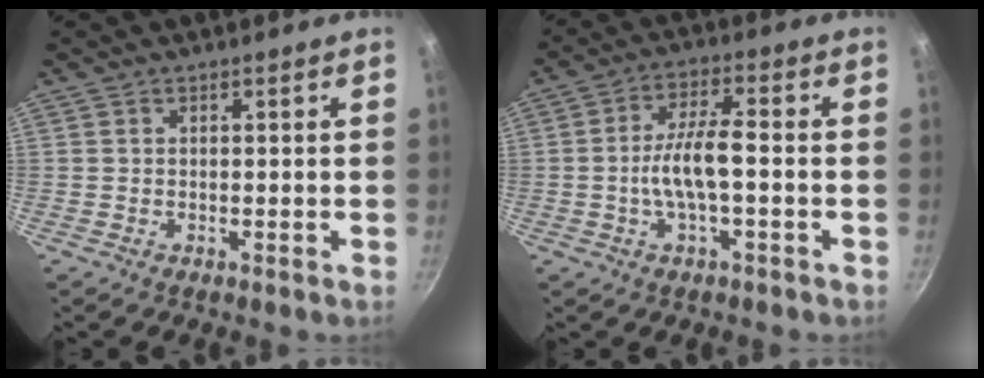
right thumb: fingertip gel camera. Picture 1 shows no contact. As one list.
[{"total": 8.1, "force": [-1.5, 2.4, 7.6], "torque": [-0.145, 0.026, -0.032]}]